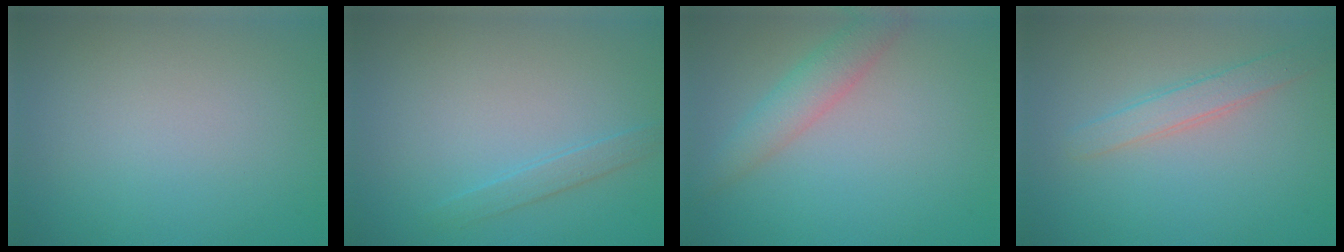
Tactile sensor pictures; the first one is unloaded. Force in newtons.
{"total": 1.3, "press": 1.3, "slide": 0.1}
{"total": 2.9, "press": 2.9, "slide": 0.1}
{"total": 2.3, "press": 2.3, "slide": 0.1}